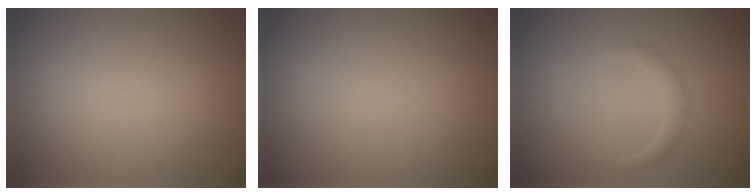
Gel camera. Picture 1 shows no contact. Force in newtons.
{"total": 0.0}
{"total": 1.4, "press": 1.4, "slide": 0.0}